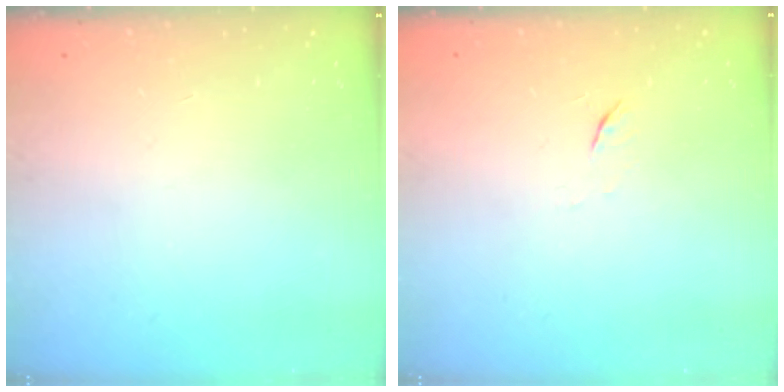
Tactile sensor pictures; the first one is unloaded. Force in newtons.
{"total": 4.5, "press": 4.5, "slide": 0.7}